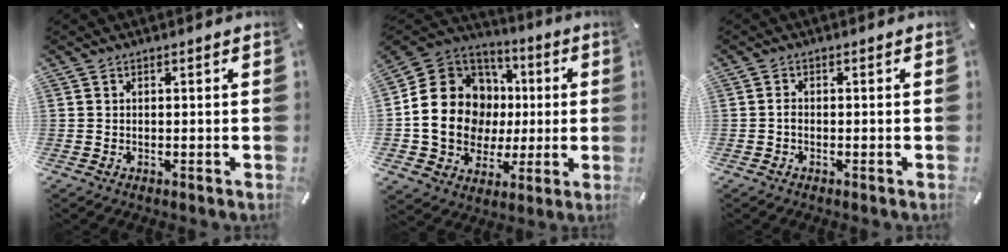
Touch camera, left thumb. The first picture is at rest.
{"total": 19.1, "force": [-0.4, 16.7, 9.2], "torque": [-0.177, -0.003, 0.011]}
{"total": 1.3, "force": [-0.5, 0.7, 0.9], "torque": [-0.020, 0.002, -0.011]}